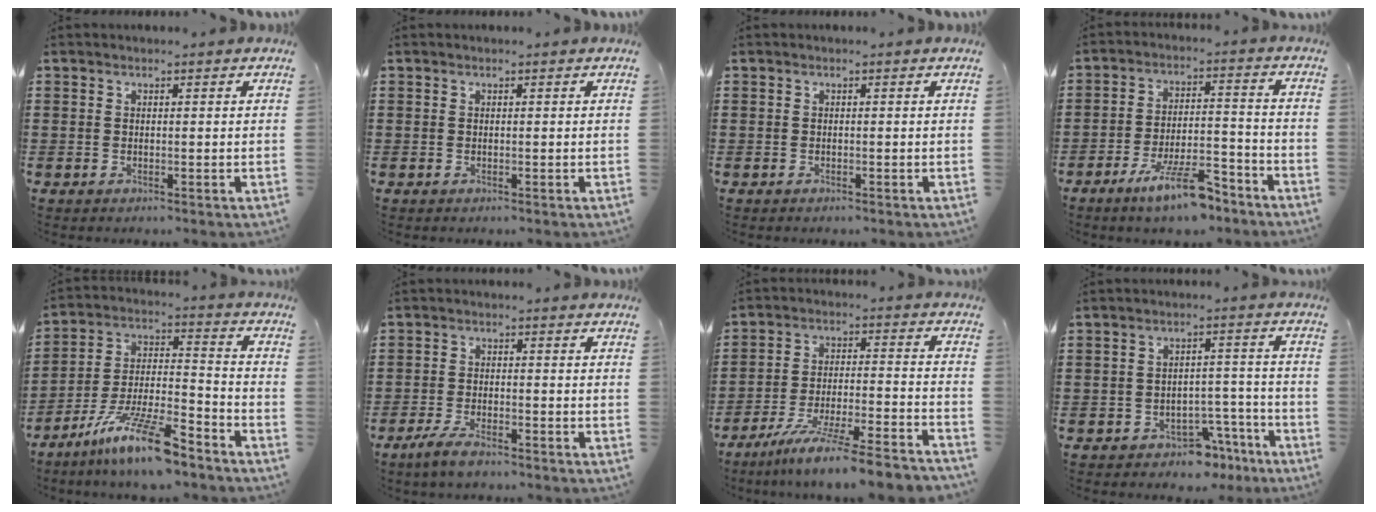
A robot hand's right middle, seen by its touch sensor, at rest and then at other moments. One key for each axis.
{"total": 0.0}
{"total": 0.0}
{"total": 9.3, "fx": -6.7, "fy": 2.0, "fz": 6.2, "tx": -0.119, "ty": 0.007, "tz": -0.124}
{"total": 12.2, "fx": -9.1, "fy": 2.0, "fz": 7.9, "tx": -0.151, "ty": 0.019, "tz": -0.172}
{"total": 3.4, "fx": -2.6, "fy": 0.7, "fz": 2.1, "tx": -0.056, "ty": -0.002, "tz": -0.054}
{"total": 9.1, "fx": -8.0, "fy": -0.9, "fz": 4.2, "tx": -0.074, "ty": -0.004, "tz": -0.157}
{"total": 4.5, "fx": -4.1, "fy": 1.5, "fz": 1.1, "tx": -0.020, "ty": 0.016, "tz": -0.080}